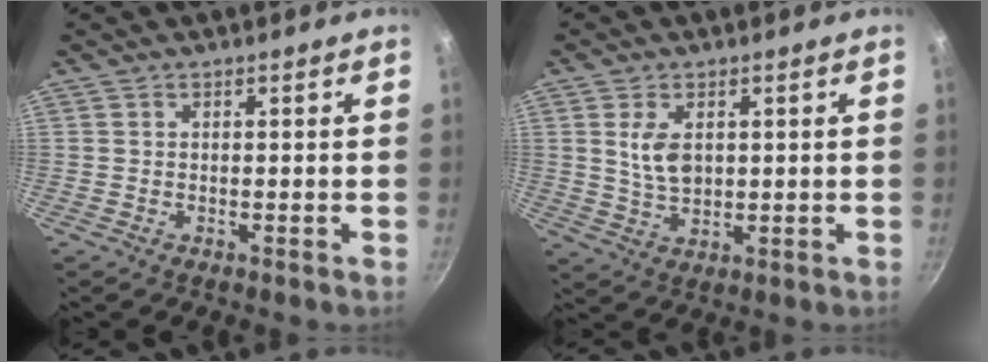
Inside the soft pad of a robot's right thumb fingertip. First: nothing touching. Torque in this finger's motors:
{"motor_torque": [-0.29, 0.42, 0.07, 0.20, 0.03]}